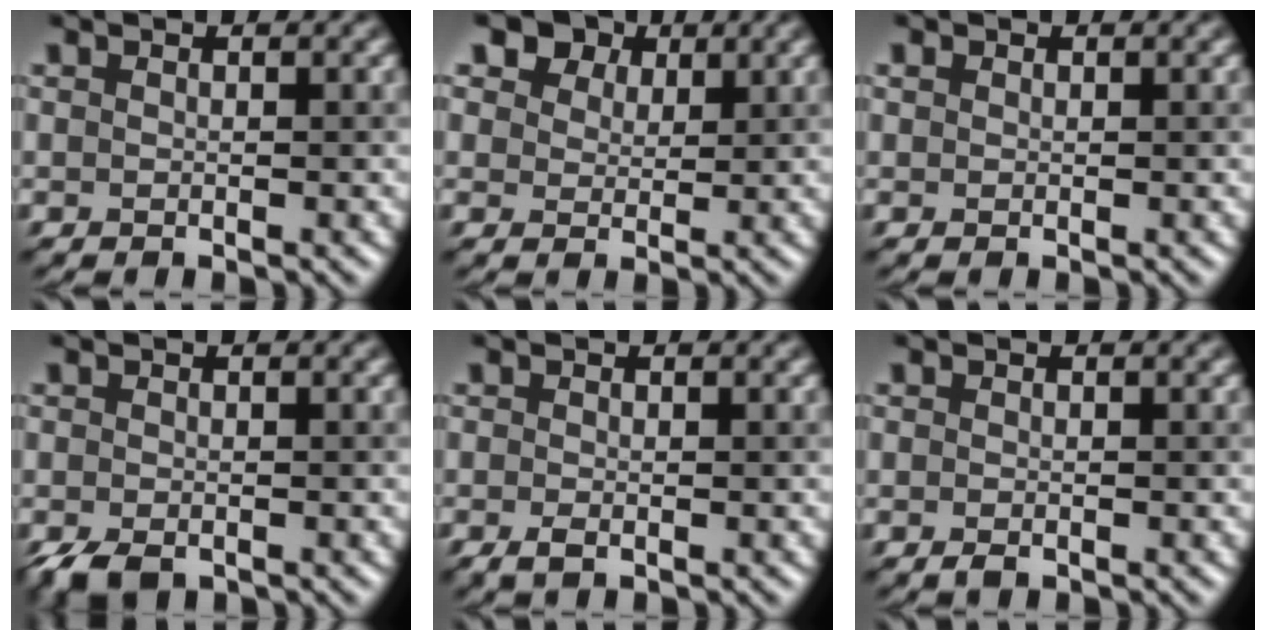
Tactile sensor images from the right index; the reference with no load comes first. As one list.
[{"total": 7.1, "force": [4.9, 4.3, 2.8], "torque": [-0.076, 0.006, 0.072]}, {"total": 0.5, "force": [0.4, 0.3, 0.0], "torque": [0.004, 0.002, 0.005]}, {"total": 2.9, "force": [-1.9, 1.5, 1.6], "torque": [-0.033, -0.006, -0.036]}, {"total": 1.2, "force": [-0.6, 0.5, 0.8], "torque": [-0.023, -0.003, -0.013]}, {"total": 0.8, "force": [-0.5, 0.4, 0.5], "torque": [-0.012, -0.001, -0.010]}]